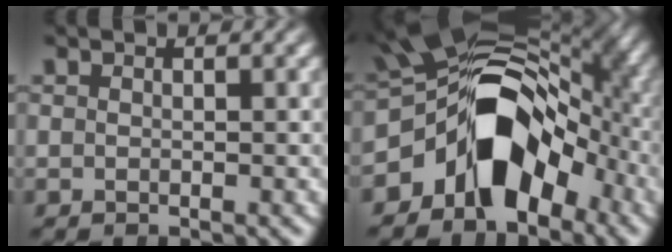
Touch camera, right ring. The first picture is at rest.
{"total": 18.1, "force": [-1.2, 11.7, 13.8], "torque": [-0.198, -0.012, -0.024]}